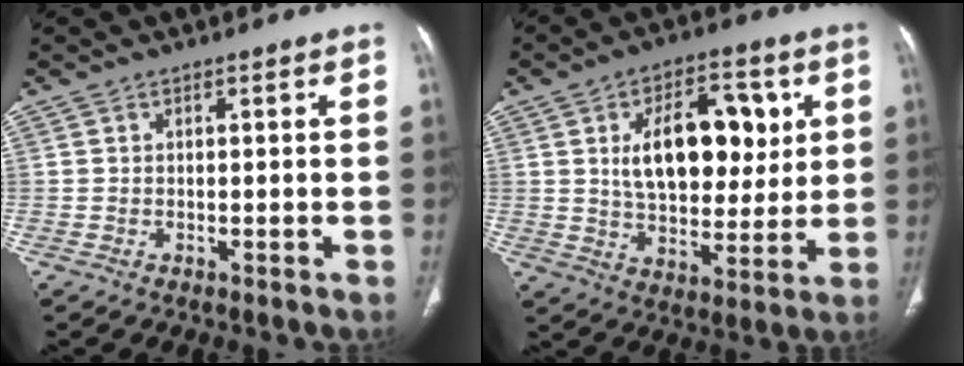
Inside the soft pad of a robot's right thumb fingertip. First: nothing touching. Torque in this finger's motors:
{"motor_torque": [0.04, 0.42, 1.33, 0.23, 0.24]}